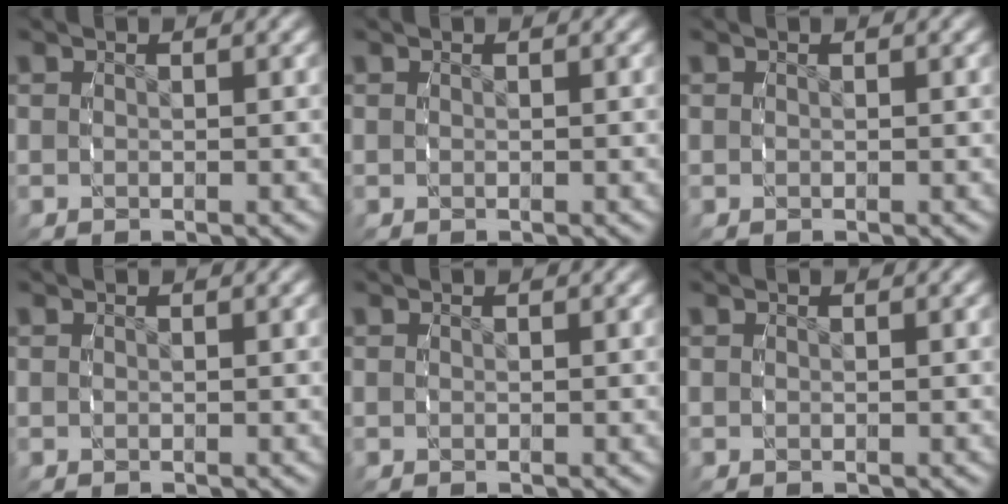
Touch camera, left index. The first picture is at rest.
{"total": 0.0}
{"total": 0.0}
{"total": 0.0}
{"total": 0.0}
{"total": 0.0}